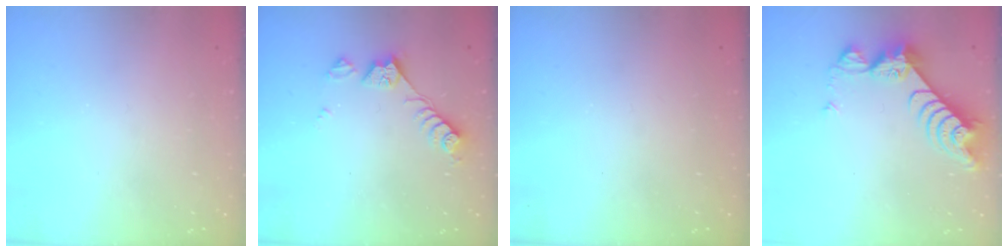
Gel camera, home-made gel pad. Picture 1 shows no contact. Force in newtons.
{"total": 8.5, "press": 8.5, "slide": 0.5}
{"total": 0.0}
{"total": 8.8, "press": 8.7, "slide": 0.9}